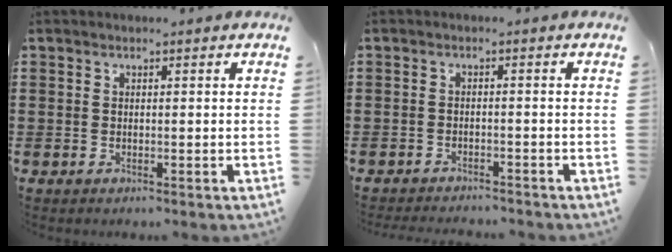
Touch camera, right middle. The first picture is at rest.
{"total": 1.8, "force": [-1.8, 0.1, 0.0], "torque": [-0.006, -0.001, -0.039]}